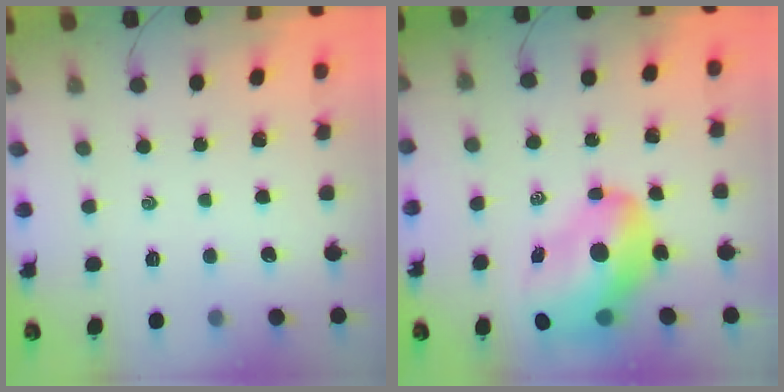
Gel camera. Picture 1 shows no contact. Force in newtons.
{"total": 15.2, "press": 14.6, "slide": 4.2}